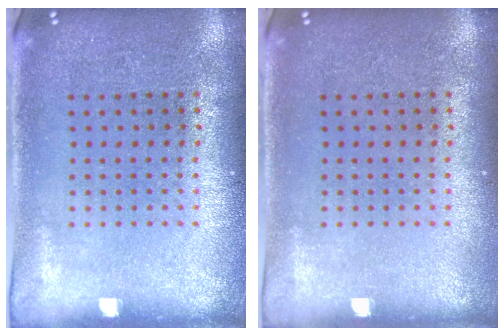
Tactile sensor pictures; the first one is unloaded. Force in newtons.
{"total": 0.0}